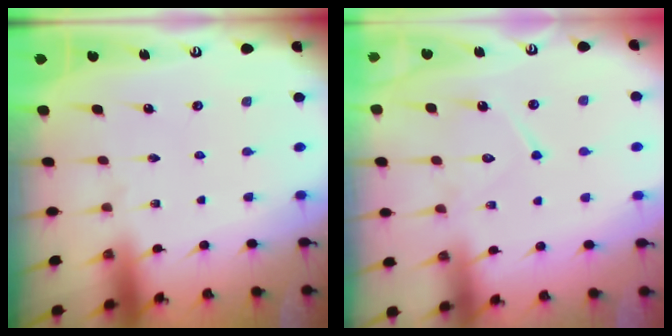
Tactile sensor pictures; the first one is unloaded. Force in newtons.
{"total": 11.4, "press": 11.3, "slide": 1.0}